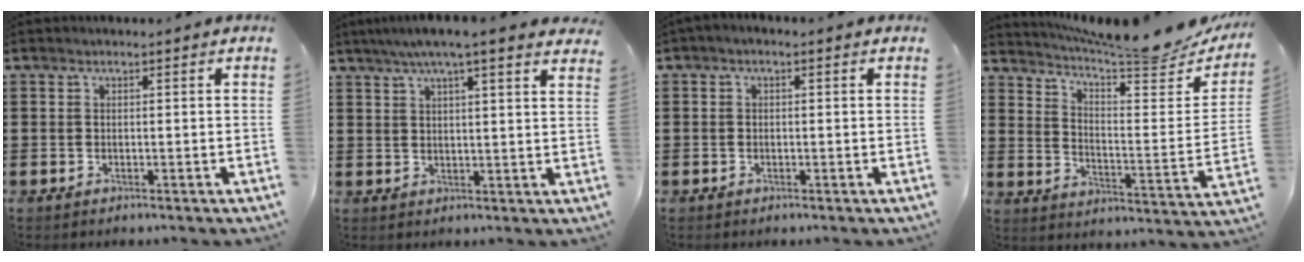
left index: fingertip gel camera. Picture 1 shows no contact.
{"total": 5.5, "force": [4.3, -0.1, 3.4], "torque": [-0.078, -0.004, 0.075]}
{"total": 0.9, "force": [-0.8, 0.3, 0.3], "torque": [-0.008, -0.001, -0.016]}
{"total": 8.0, "force": [7.1, 0.6, 3.6], "torque": [-0.075, -0.055, 0.115]}